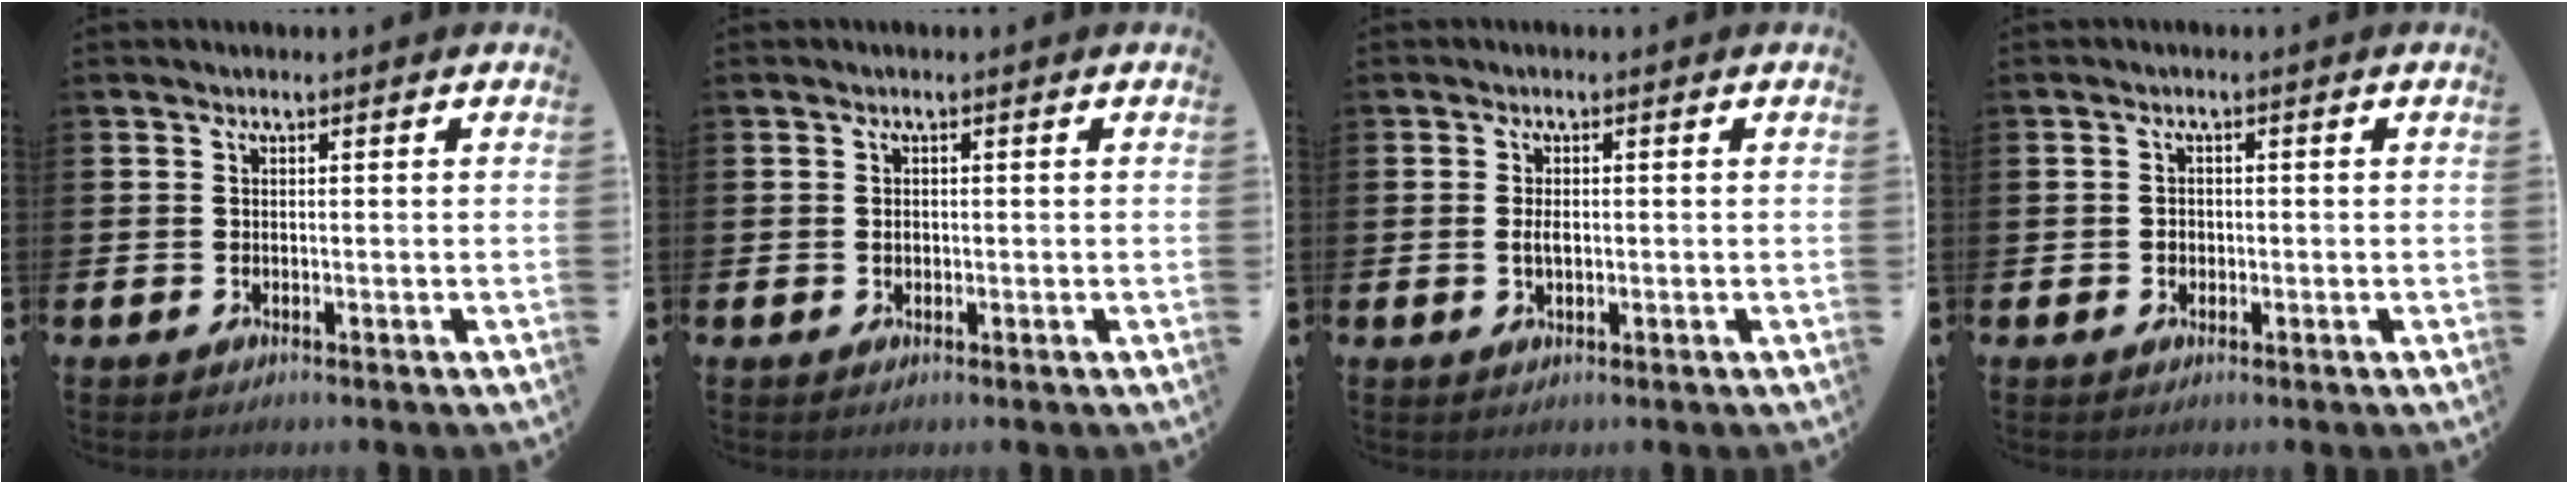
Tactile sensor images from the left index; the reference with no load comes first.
{"total": 0.6, "force": [0.0, 0.5, 0.4], "torque": [-0.005, 0.003, -0.001]}
{"total": 1.8, "force": [-0.1, 0.9, 1.6], "torque": [-0.027, 0.001, -0.003]}
{"total": 1.1, "force": [-0.2, 1.0, 0.4], "torque": [0.002, 0.001, -0.008]}